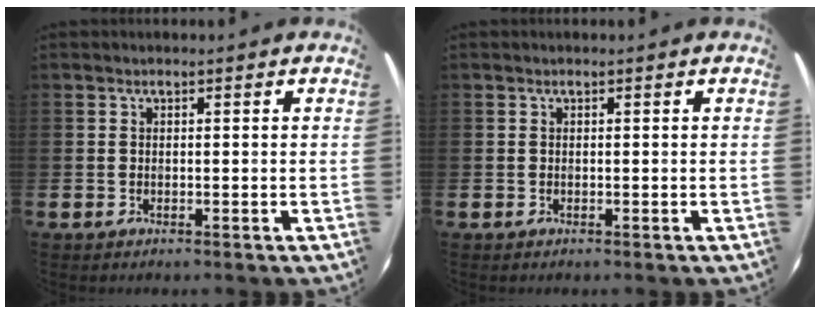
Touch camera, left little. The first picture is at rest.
{"total": 0.0}